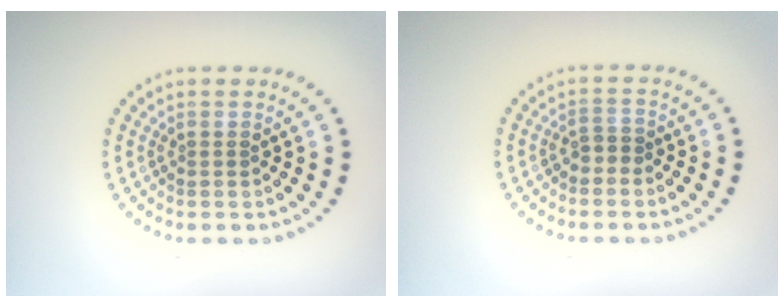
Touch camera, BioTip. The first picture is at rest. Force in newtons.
{"total": 1.2, "press": 0.9, "slide": 0.7}